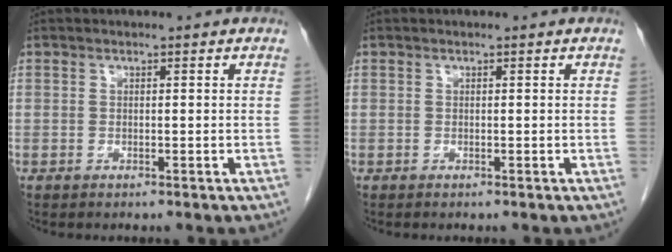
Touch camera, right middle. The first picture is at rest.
{"total": 0.0}